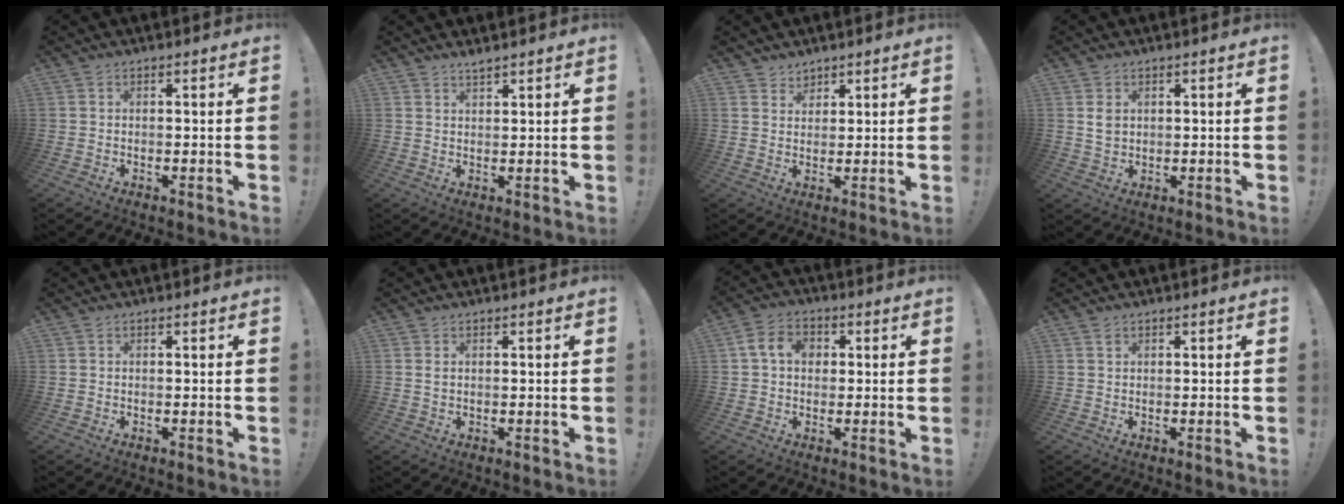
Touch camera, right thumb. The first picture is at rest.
{"total": 2.2, "force": [2.1, 0.4, 0.7], "torque": [-0.007, -0.011, 0.036]}
{"total": 3.2, "force": [2.6, 1.8, 0.1], "torque": [-0.002, -0.018, 0.048]}
{"total": 3.3, "force": [1.2, 2.4, 1.9], "torque": [-0.023, -0.001, 0.022]}
{"total": 0.0}
{"total": 1.1, "force": [0.6, 0.5, 0.8], "torque": [-0.017, 0.003, 0.010]}
{"total": 8.6, "force": [1.7, 6.4, 5.6], "torque": [-0.094, 0.012, 0.031]}
{"total": 0.8, "force": [0.5, 0.6, 0.2], "torque": [0.000, -0.002, 0.009]}